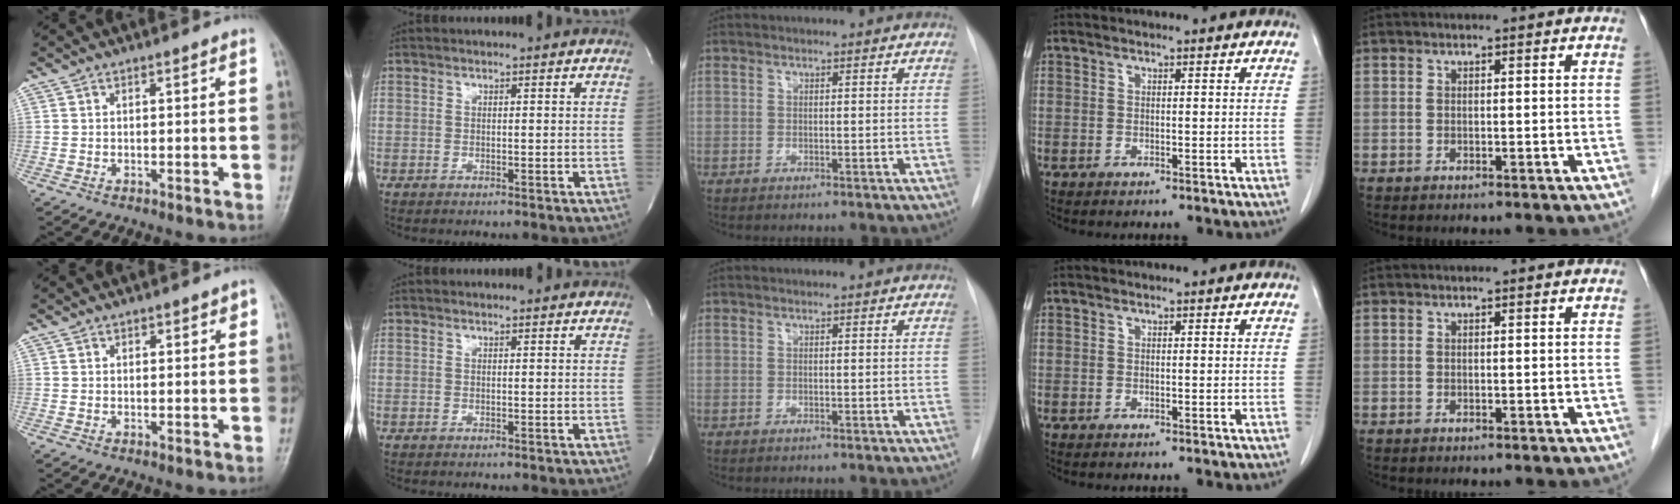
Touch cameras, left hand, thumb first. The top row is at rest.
{"thumb": {"total": 2.2, "force": [1.1, 1.0, 1.6], "torque": [-0.013, -0.002, 0.014]}, "index": {"total": 0.8, "force": [0.8, 0.1, 0.0], "torque": [-0.010, 0.003, 0.010]}}